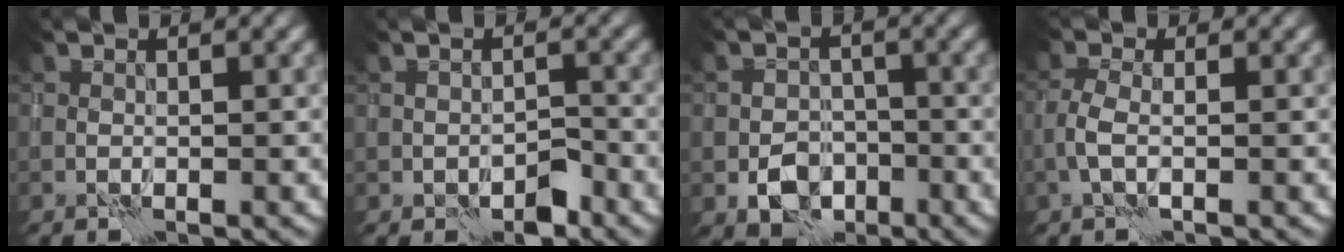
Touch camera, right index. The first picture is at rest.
{"total": 2.1, "force": [-1.3, 1.3, 1.0], "torque": [-0.009, 0.004, -0.018]}
{"total": 3.9, "force": [-1.6, 3.0, 1.8], "torque": [-0.025, -0.006, -0.029]}
{"total": 2.0, "force": [-0.4, 0.9, 1.8], "torque": [-0.042, 0.002, -0.014]}